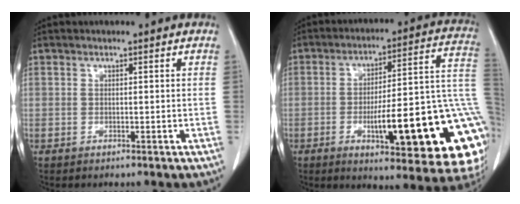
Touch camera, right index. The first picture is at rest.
{"total": 26.3, "force": [-6.7, 4.8, 25.0], "torque": [-0.235, 0.013, -0.087]}